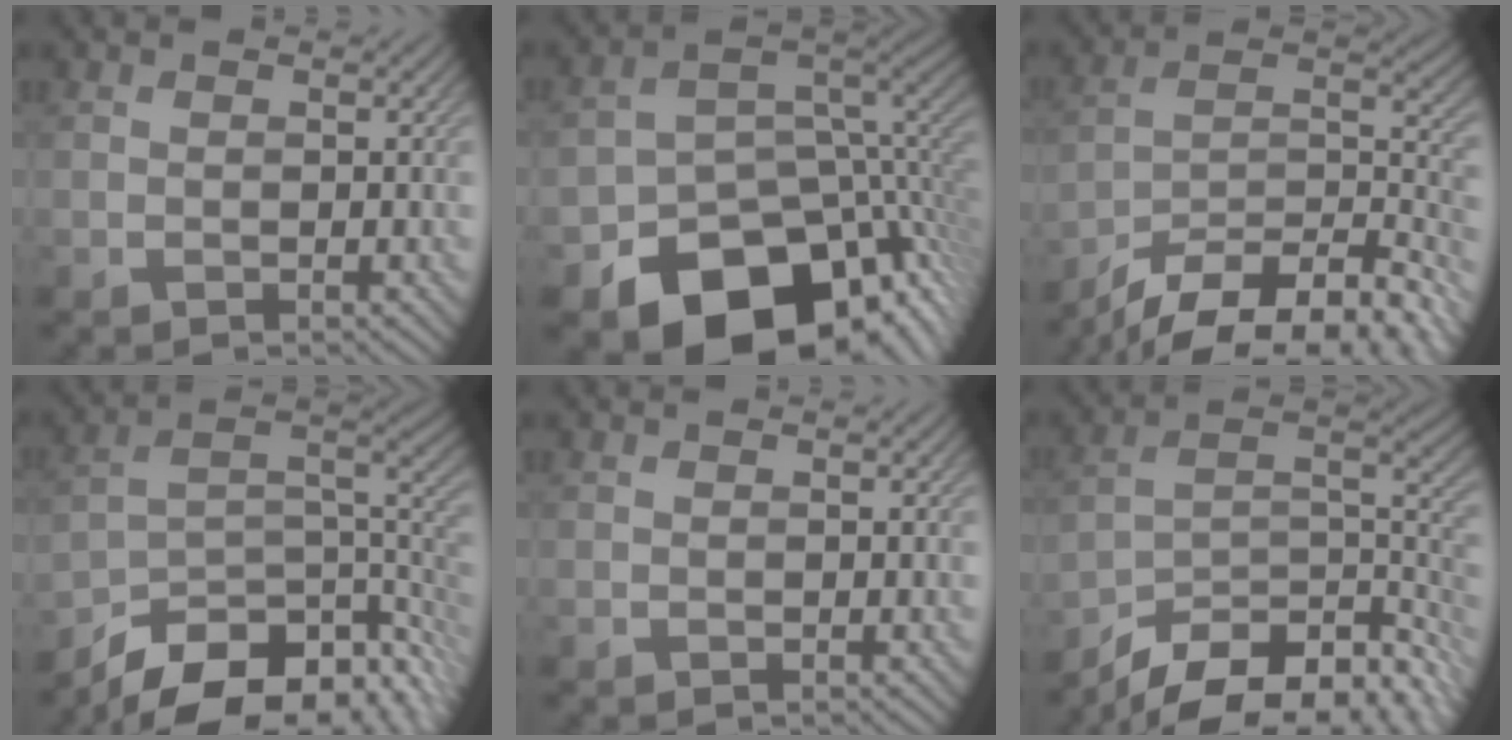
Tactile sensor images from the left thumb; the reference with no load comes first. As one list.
[{"total": 16.9, "force": [-9.6, 10.7, 8.9], "torque": [-0.148, -0.060, -0.132]}, {"total": 15.7, "force": [-12.7, 4.4, 8.1], "torque": [-0.151, -0.010, -0.198]}, {"total": 13.1, "force": [-9.0, 5.7, 7.7], "torque": [-0.150, -0.028, -0.134]}, {"total": 0.0}, {"total": 14.5, "force": [-10.7, 5.4, 8.1], "torque": [-0.162, -0.027, -0.157]}]